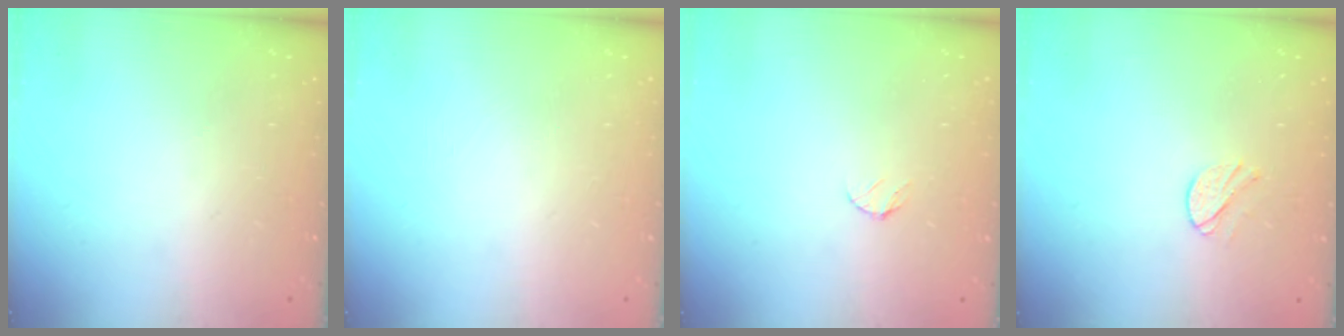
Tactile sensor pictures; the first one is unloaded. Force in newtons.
{"total": 0.0}
{"total": 3.6, "press": 3.6, "slide": 0.4}
{"total": 4.7, "press": 4.6, "slide": 0.5}